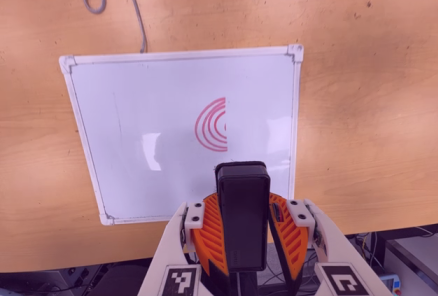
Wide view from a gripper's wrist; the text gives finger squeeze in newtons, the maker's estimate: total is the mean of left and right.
{"total": 10.3, "left": 10.1, "right": 10.5}